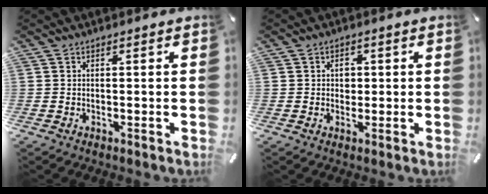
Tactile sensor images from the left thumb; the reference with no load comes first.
{"total": 2.8, "force": [0.2, 2.4, 1.5], "torque": [-0.008, -0.003, -0.004]}